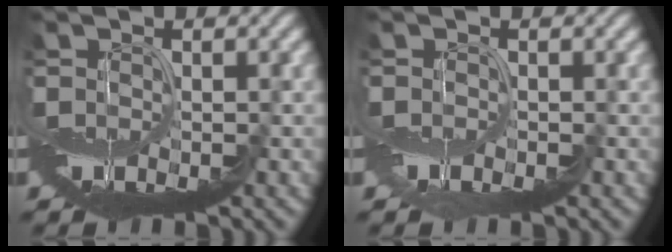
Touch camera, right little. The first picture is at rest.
{"total": 0.7, "force": [-0.2, -0.3, -0.6], "torque": [0.011, 0.001, -0.004]}